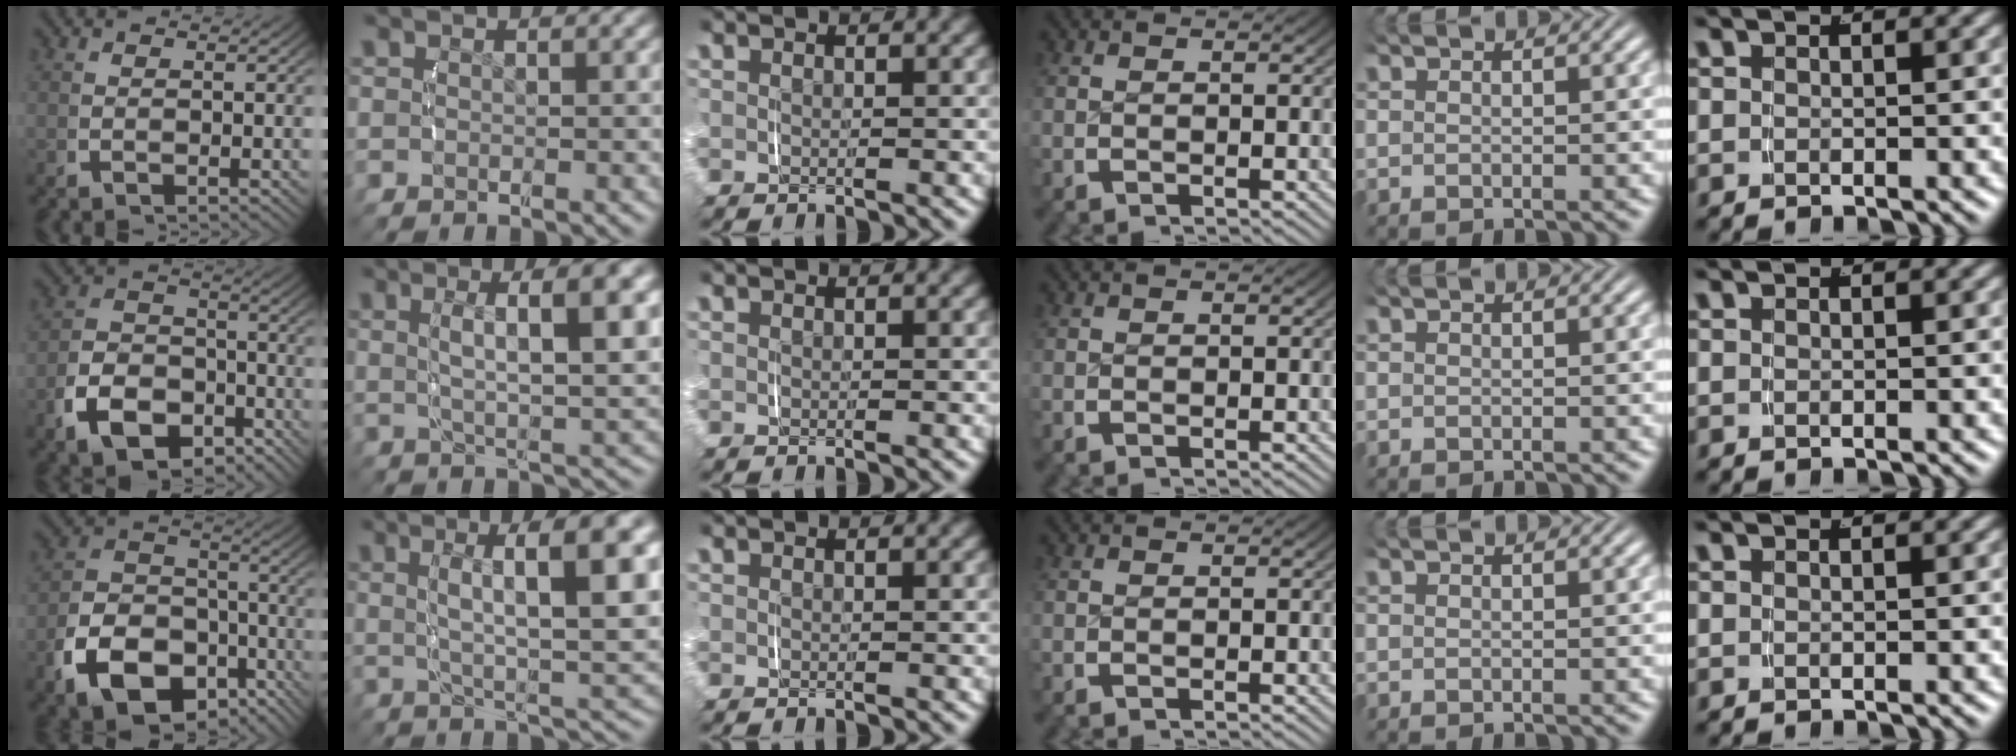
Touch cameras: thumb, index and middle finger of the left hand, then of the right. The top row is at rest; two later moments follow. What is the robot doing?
{"motion": "lift_and_place", "object": "pen bag"}